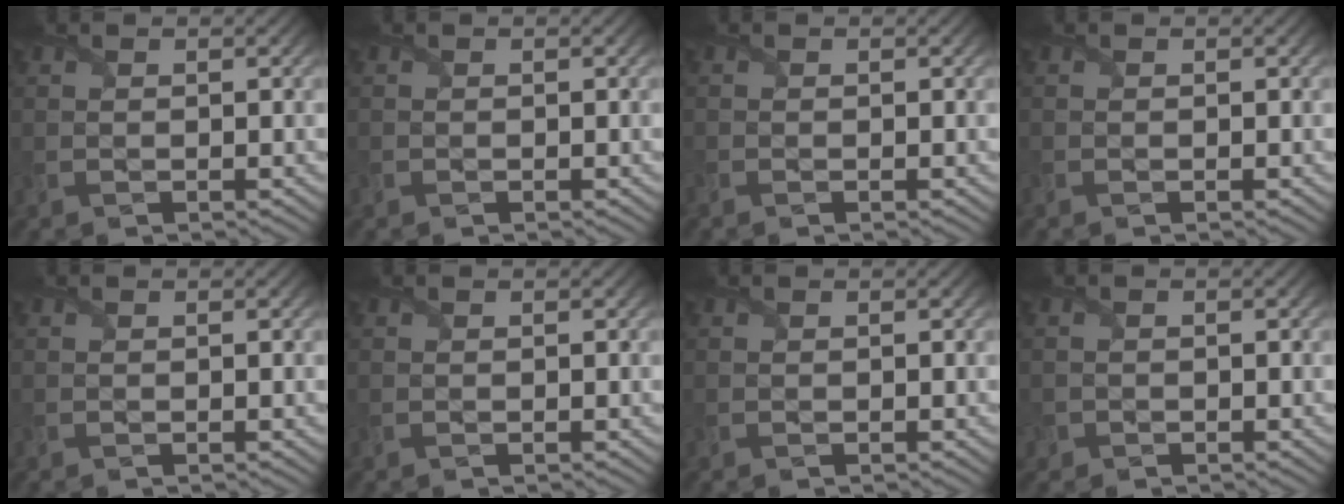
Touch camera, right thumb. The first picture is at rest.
{"total": 0.5, "force": [-0.4, 0.4, 0.0], "torque": [-0.003, -0.003, -0.008]}
{"total": 1.1, "force": [-0.6, 0.7, 0.6], "torque": [-0.018, -0.005, -0.012]}
{"total": 0.7, "force": [-0.4, 0.5, 0.4], "torque": [-0.011, -0.003, -0.006]}
{"total": 0.0}
{"total": 0.0}
{"total": 0.0}
{"total": 1.1, "force": [-0.6, 0.9, -0.2], "torque": [0.003, -0.003, -0.013]}